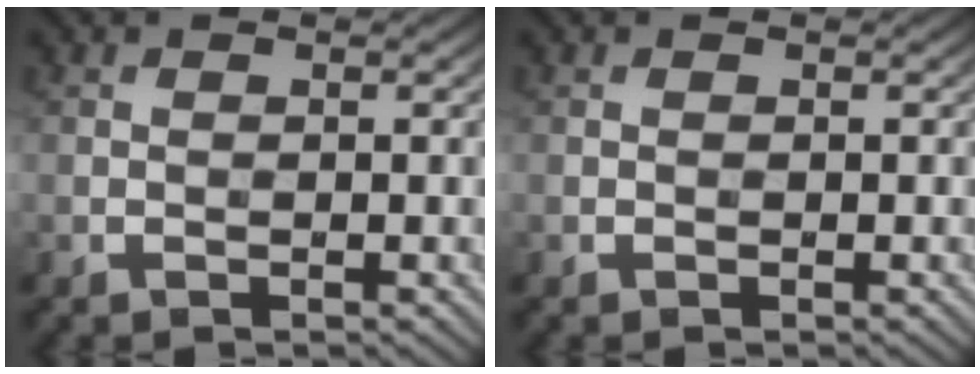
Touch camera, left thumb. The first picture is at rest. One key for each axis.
{"total": 0.0}